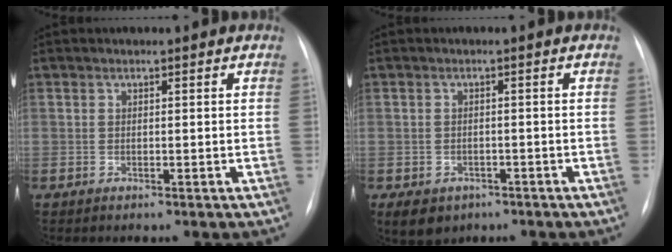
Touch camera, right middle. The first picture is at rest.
{"total": 8.7, "force": [-4.9, 6.6, 3.0], "torque": [-0.074, -0.002, -0.059]}